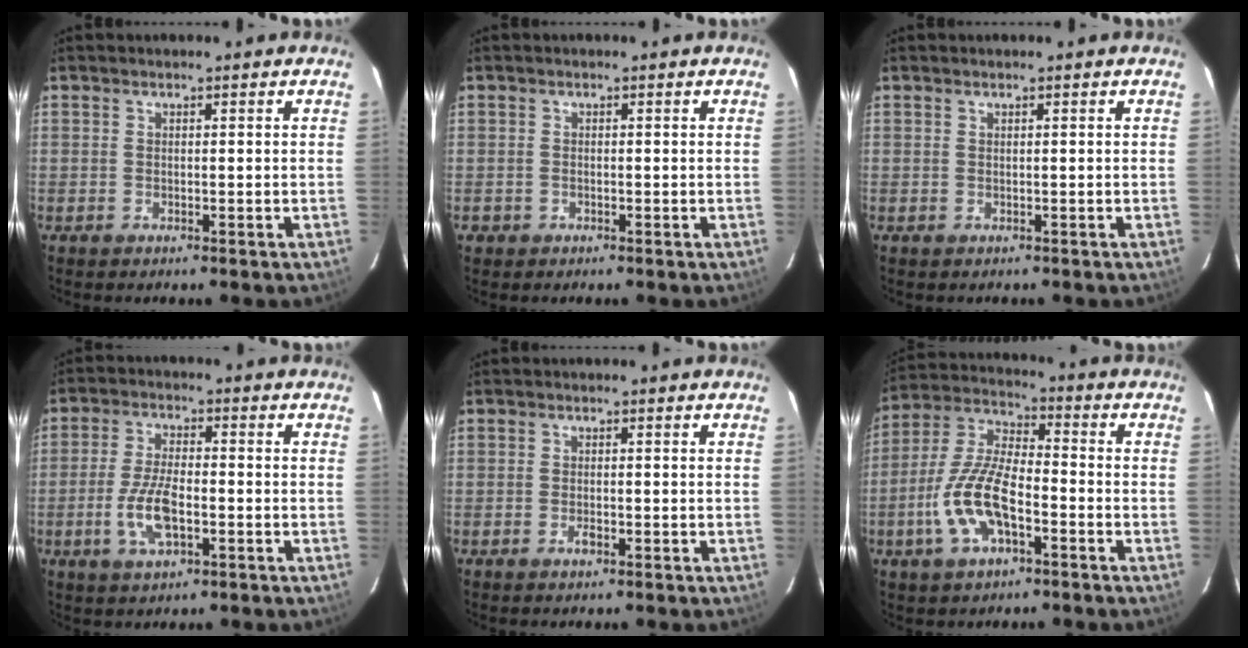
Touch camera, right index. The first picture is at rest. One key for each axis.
{"total": 1.3, "fx": -0.6, "fy": 1.2, "fz": 0.1, "tx": -0.005, "ty": 0.004, "tz": -0.007}
{"total": 0.0}
{"total": 8.3, "fx": -2.6, "fy": 3.3, "fz": 7.1, "tx": -0.151, "ty": -0.002, "tz": -0.048}
{"total": 1.4, "fx": -0.7, "fy": 0.6, "fz": 1.0, "tx": -0.020, "ty": 0.001, "tz": -0.013}
{"total": 13.2, "fx": -5.1, "fy": 5.4, "fz": 10.9, "tx": -0.236, "ty": 0.001, "tz": -0.100}